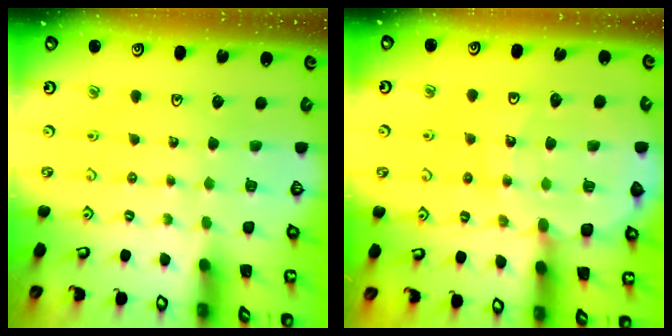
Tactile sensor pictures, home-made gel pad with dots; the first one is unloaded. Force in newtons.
{"total": 10.7, "press": 10.4, "slide": 2.1}